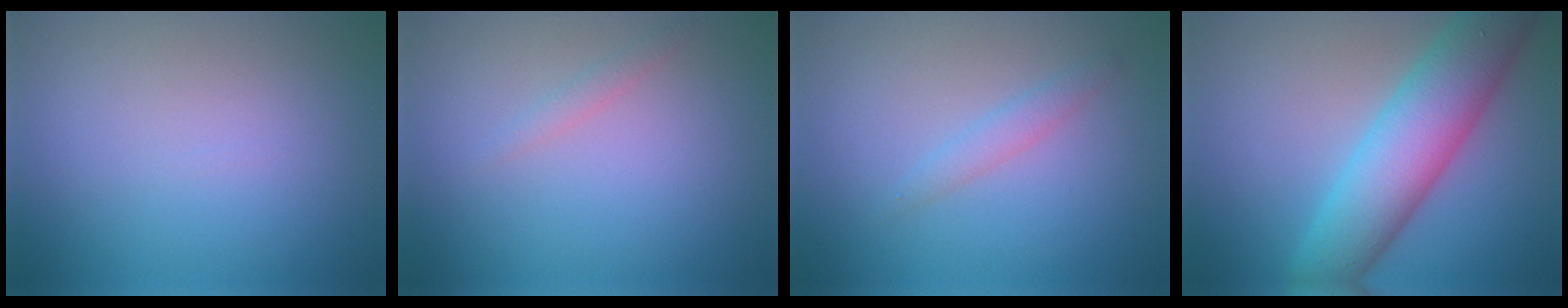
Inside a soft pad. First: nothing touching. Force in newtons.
{"total": 0.8, "press": 0.8, "slide": 0.0}
{"total": 1.3, "press": 1.3, "slide": 0.0}
{"total": 8.4, "press": 8.4, "slide": 0.2}